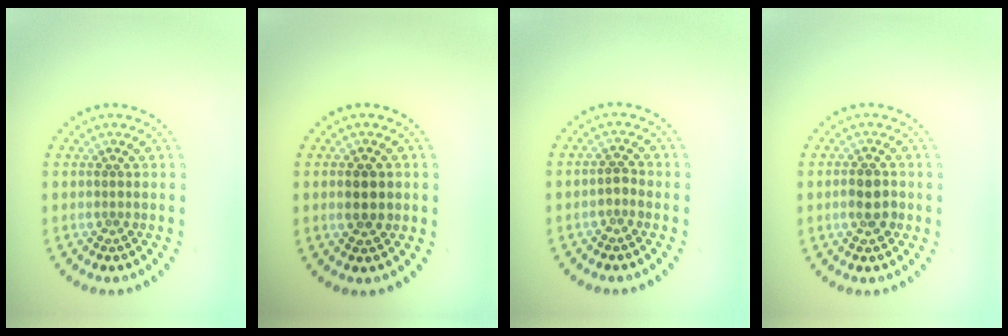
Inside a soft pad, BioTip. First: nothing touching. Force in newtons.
{"total": 2.2, "press": 2.2, "slide": 0.1}
{"total": 1.0, "press": 1.0, "slide": 0.4}
{"total": 2.4, "press": 2.4, "slide": 0.4}